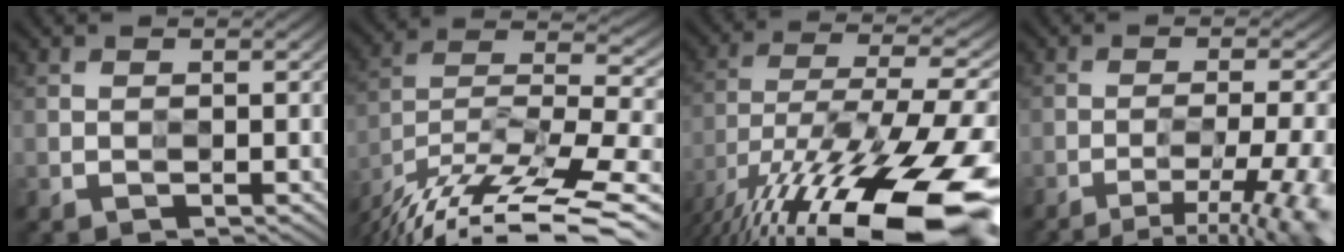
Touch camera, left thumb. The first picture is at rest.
{"total": 15.5, "force": [-11.2, 4.1, 9.8], "torque": [-0.207, 0.009, -0.195]}
{"total": 20.6, "force": [-12.8, 6.8, 14.6], "torque": [-0.248, -0.021, -0.202]}
{"total": 10.0, "force": [-5.7, 1.9, 8.0], "torque": [-0.118, 0.002, -0.076]}